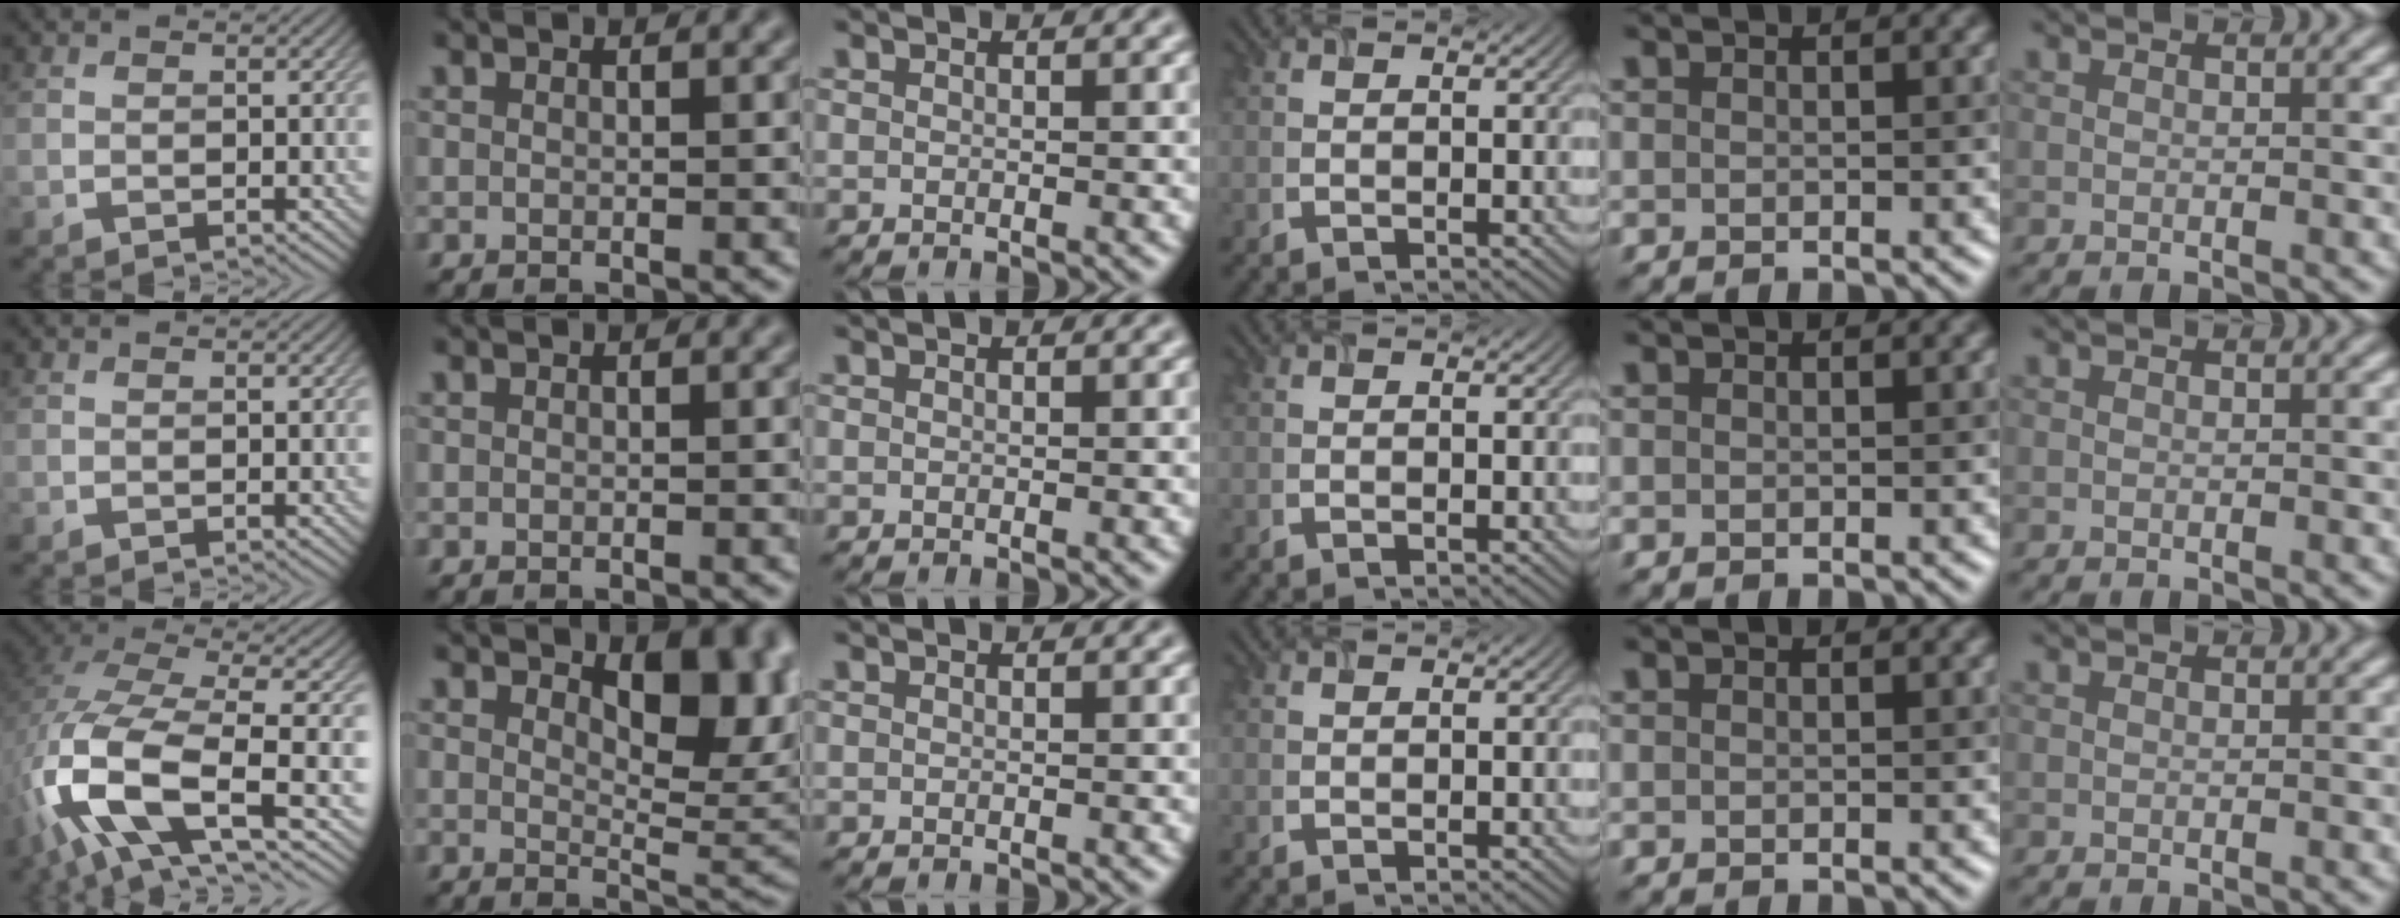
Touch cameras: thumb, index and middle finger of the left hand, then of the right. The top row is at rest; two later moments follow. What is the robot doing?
{"motion": "open", "object": "airpods case & airpods"}